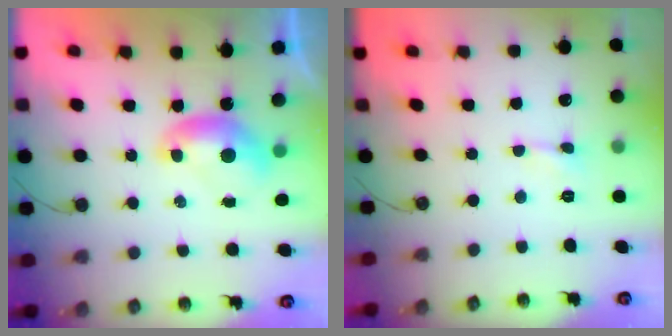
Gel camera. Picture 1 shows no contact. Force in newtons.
{"total": 0.6, "press": 0.5, "slide": 0.3}